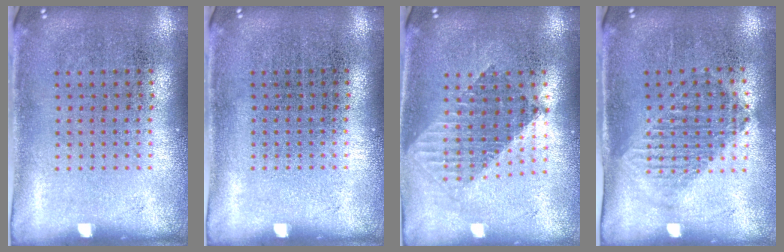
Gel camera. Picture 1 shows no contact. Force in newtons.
{"total": 0.0}
{"total": 1.5, "press": 1.3, "slide": 0.7}
{"total": 1.3, "press": 1.1, "slide": 0.6}